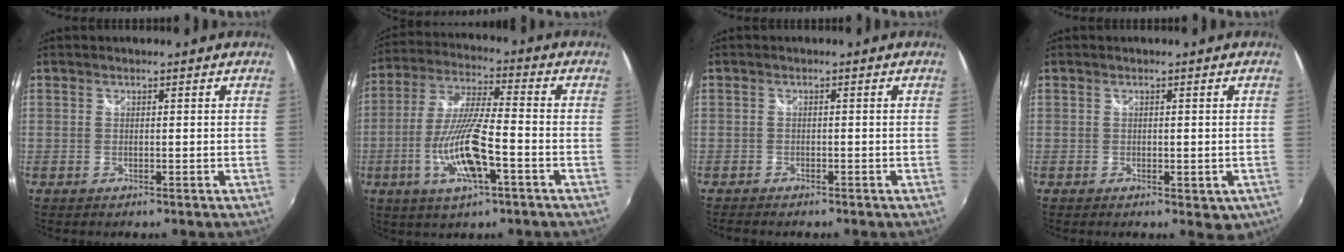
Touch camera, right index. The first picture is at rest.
{"total": 13.9, "force": [-5.1, 2.9, 12.6], "torque": [-0.259, -0.012, -0.095]}
{"total": 2.7, "force": [-2.4, 0.9, 1.0], "torque": [-0.029, -0.015, -0.041]}
{"total": 3.0, "force": [-0.9, 1.9, 2.2], "torque": [-0.030, -0.008, -0.010]}